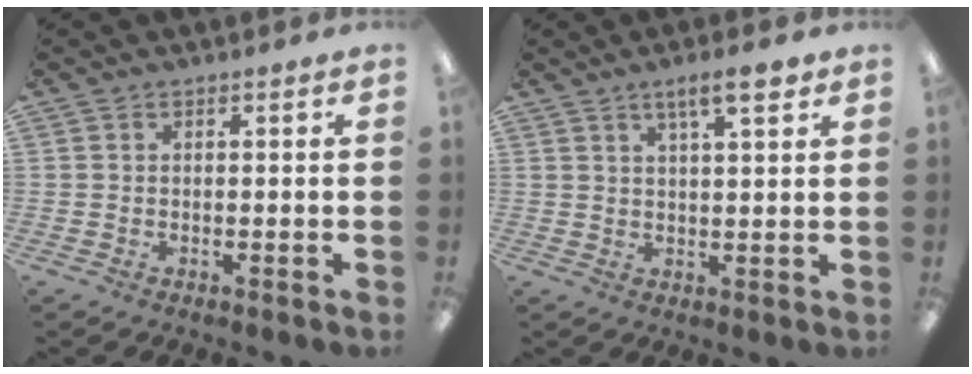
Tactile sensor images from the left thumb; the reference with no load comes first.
{"total": 6.3, "force": [4.0, 1.6, 4.6], "torque": [-0.067, -0.015, 0.061]}